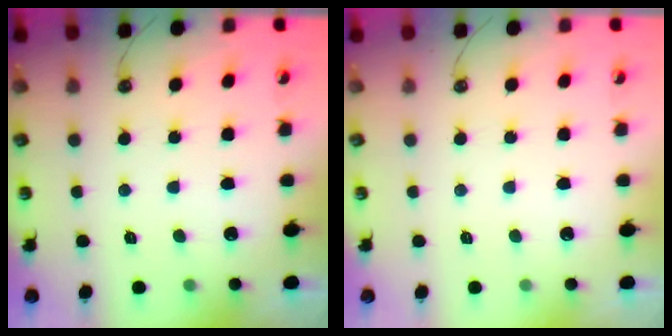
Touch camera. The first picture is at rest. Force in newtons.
{"total": 0.0}